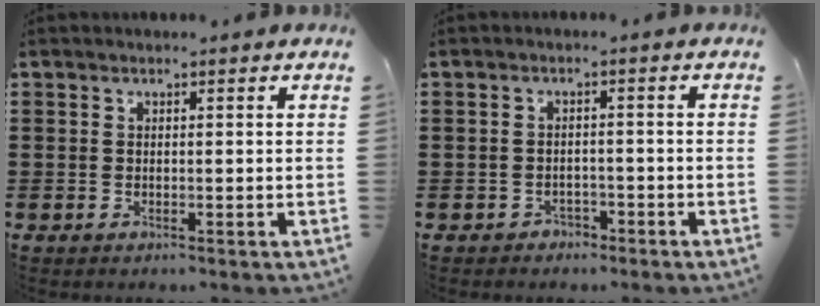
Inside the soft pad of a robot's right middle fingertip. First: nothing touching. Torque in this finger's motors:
{"motor_torque": [2.14, 0.00, -0.03, -0.01]}